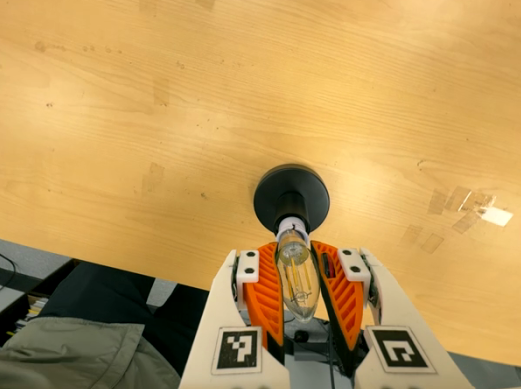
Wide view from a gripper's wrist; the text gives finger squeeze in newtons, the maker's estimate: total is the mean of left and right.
{"total": 20.6, "left": 20.2, "right": 21.1}